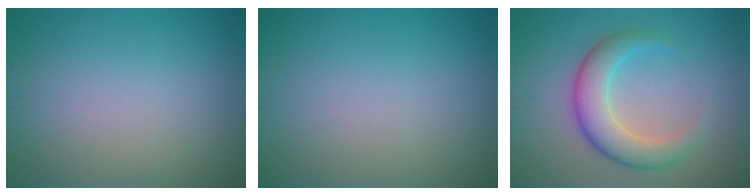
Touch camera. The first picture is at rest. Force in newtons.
{"total": 0.0}
{"total": 5.0, "press": 5.0, "slide": 0.3}